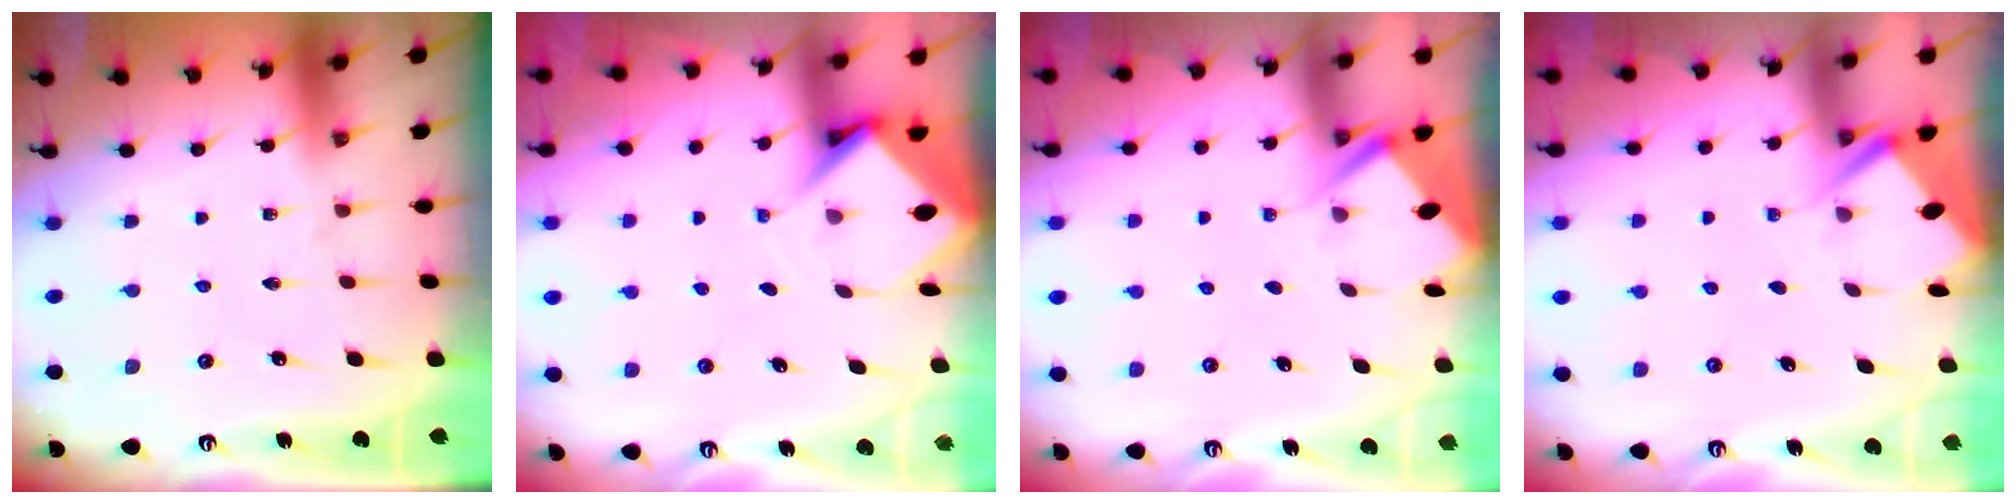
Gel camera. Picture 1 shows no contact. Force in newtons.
{"total": 4.8, "press": 4.8, "slide": 0.2}
{"total": 2.9, "press": 2.8, "slide": 0.3}
{"total": 2.9, "press": 2.8, "slide": 0.3}